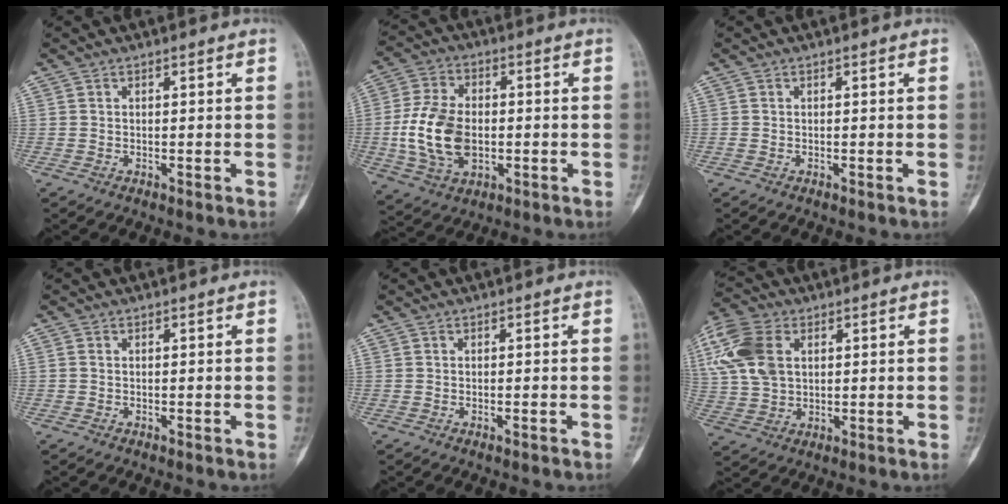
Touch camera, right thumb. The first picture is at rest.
{"total": 13.5, "force": [-1.3, 9.0, 10.0], "torque": [-0.191, 0.006, -0.021]}
{"total": 0.0}
{"total": 0.5, "force": [0.1, 0.4, -0.4], "torque": [0.004, -0.001, -0.003]}
{"total": 0.7, "force": [-0.4, 0.1, 0.5], "torque": [-0.006, -0.002, -0.005]}
{"total": 14.7, "force": [4.5, 10.3, 9.4], "torque": [-0.224, 0.006, 0.088]}